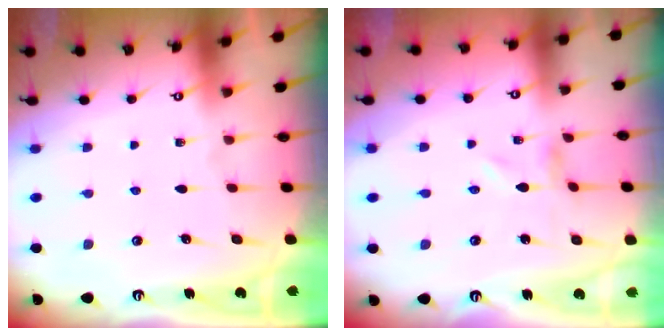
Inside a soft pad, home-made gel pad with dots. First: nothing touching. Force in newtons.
{"total": 0.8, "press": 0.8, "slide": 0.2}